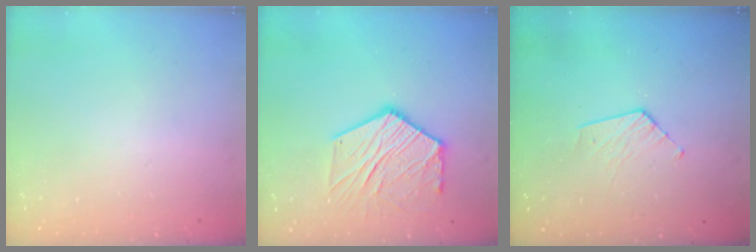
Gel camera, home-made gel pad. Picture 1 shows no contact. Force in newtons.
{"total": 14.8, "press": 14.7, "slide": 1.4}
{"total": 4.2, "press": 4.2, "slide": 0.3}